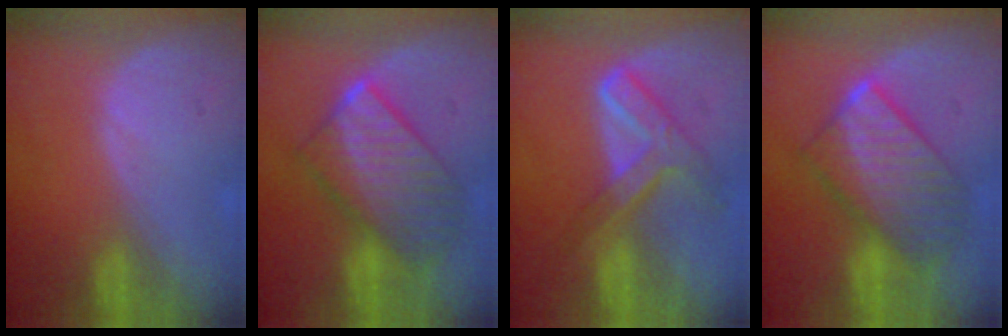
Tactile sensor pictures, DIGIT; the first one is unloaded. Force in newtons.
{"total": 10.1, "press": 10.1, "slide": 0.9}
{"total": 7.5, "press": 6.2, "slide": 4.2}
{"total": 10.1, "press": 10.1, "slide": 0.9}